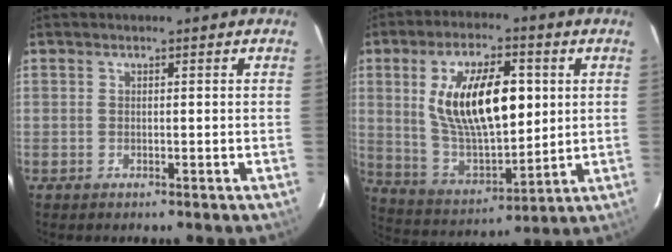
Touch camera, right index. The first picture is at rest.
{"total": 18.9, "force": [4.2, 8.6, 16.3], "torque": [-0.293, 0.005, 0.089]}